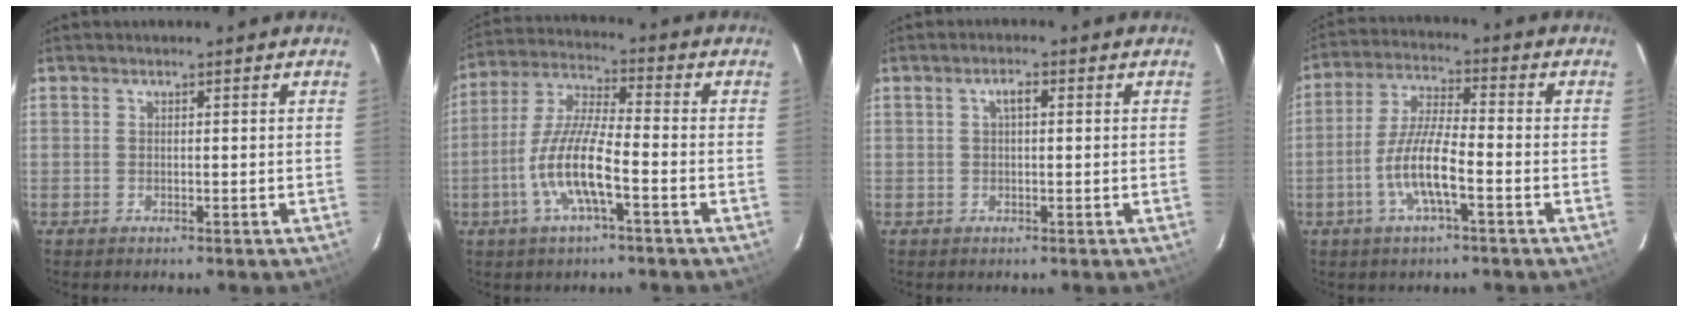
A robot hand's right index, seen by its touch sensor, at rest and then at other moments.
{"total": 10.9, "force": [-4.1, 1.8, 10.0], "torque": [-0.212, -0.001, -0.083]}
{"total": 1.9, "force": [0.4, 0.7, 1.7], "torque": [-0.033, 0.009, 0.007]}
{"total": 8.9, "force": [-3.5, 1.5, 8.0], "torque": [-0.167, 0.001, -0.069]}